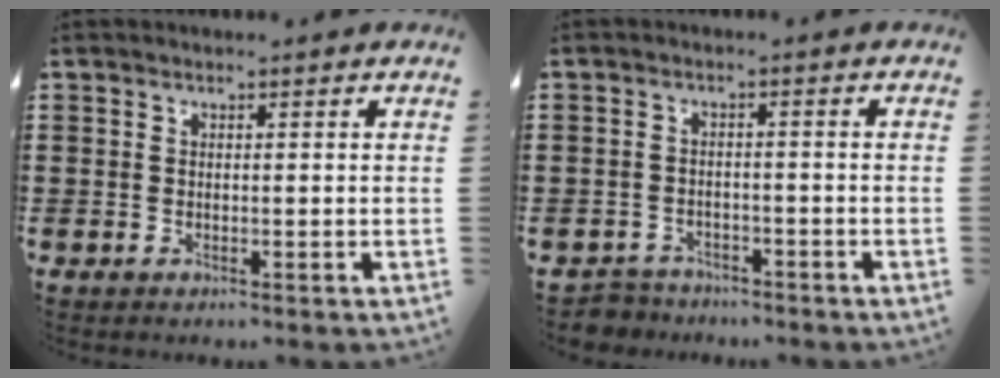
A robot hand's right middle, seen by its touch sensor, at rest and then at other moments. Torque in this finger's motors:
{"motor_torque": [1.92, 0.22, -0.06, 0.00]}